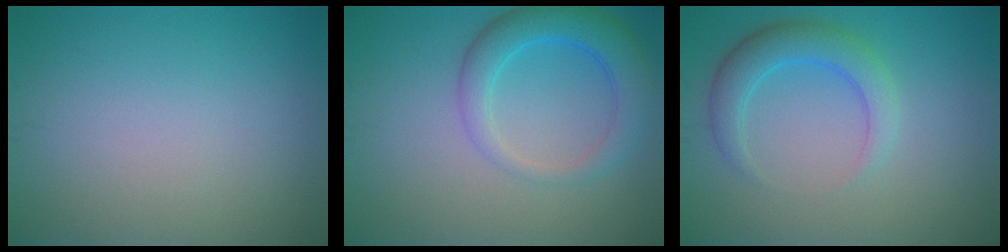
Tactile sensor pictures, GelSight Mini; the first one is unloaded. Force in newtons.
{"total": 4.5, "press": 4.5, "slide": 0.3}
{"total": 3.6, "press": 3.6, "slide": 0.2}